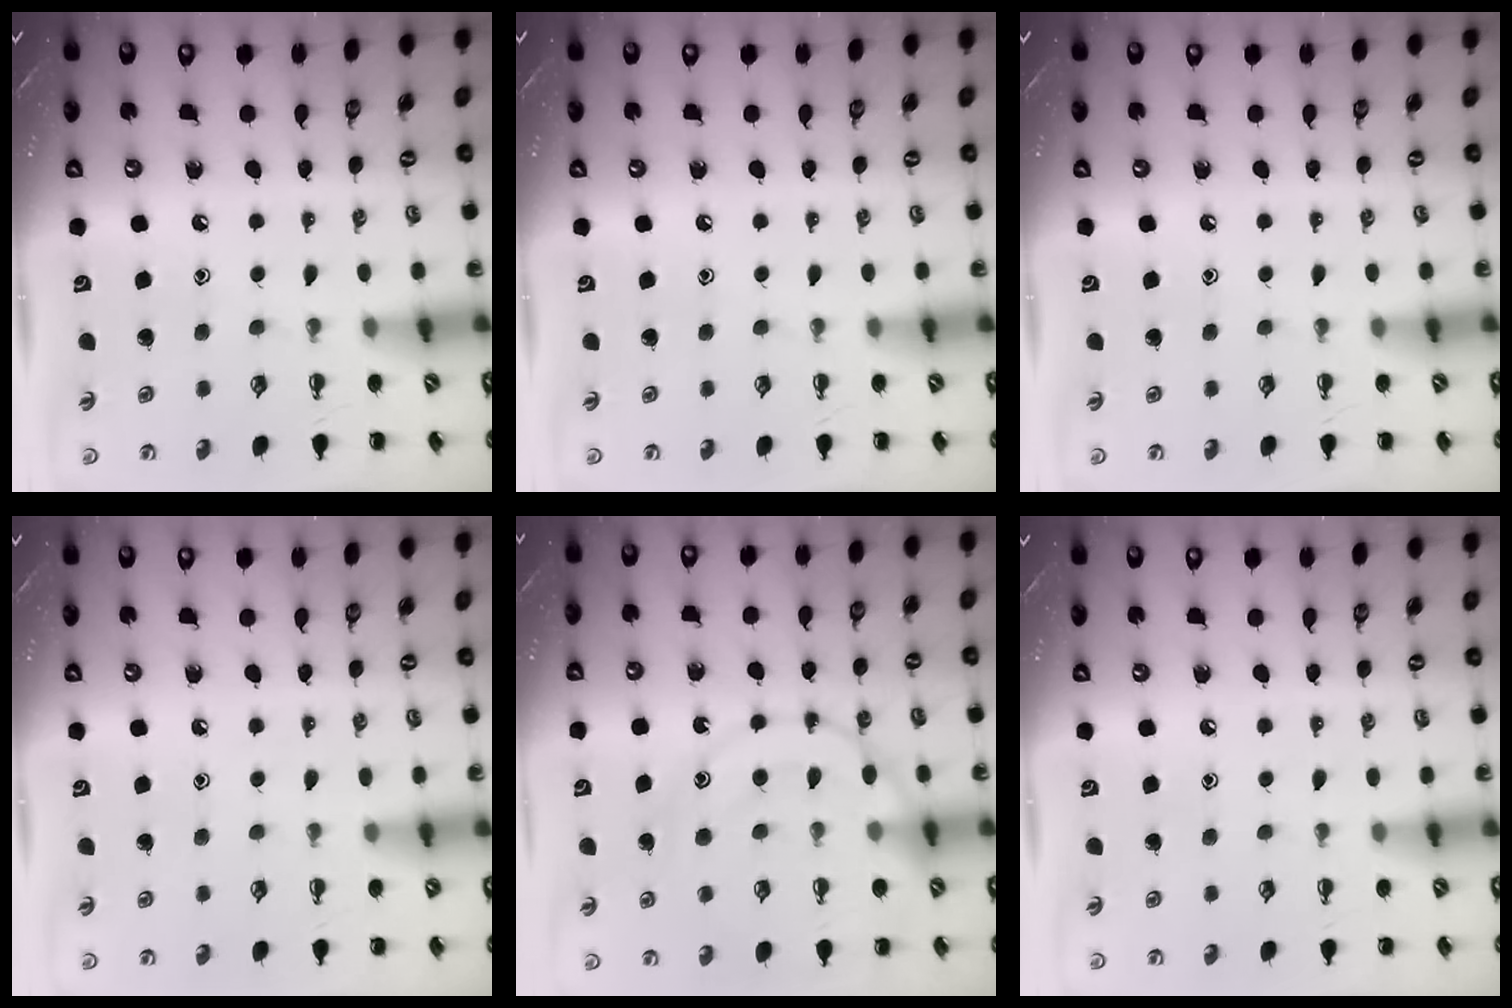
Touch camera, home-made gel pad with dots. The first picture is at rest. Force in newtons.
{"total": 0.0}
{"total": 0.0}
{"total": 6.9, "press": 6.6, "slide": 2.1}
{"total": 15.9, "press": 15.9, "slide": 1.6}
{"total": 5.2, "press": 4.8, "slide": 1.9}